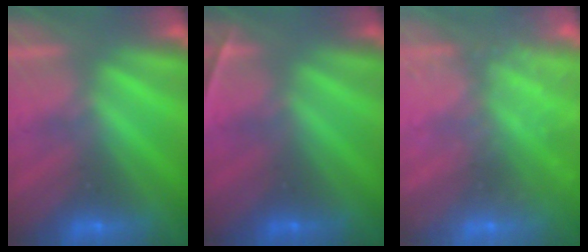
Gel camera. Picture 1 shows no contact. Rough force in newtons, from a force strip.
{"total": 2.3}
{"total": 6.7}